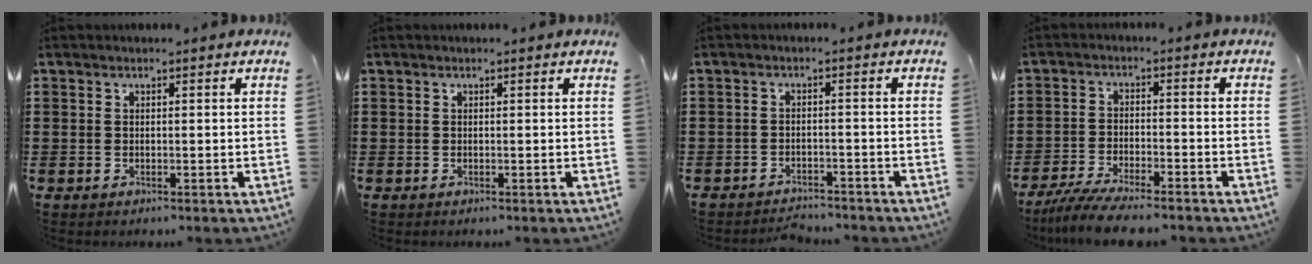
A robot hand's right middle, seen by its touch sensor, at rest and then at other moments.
{"total": 0.0}
{"total": 2.6, "force": [-2.5, 0.3, -0.1], "torque": [-0.006, -0.002, -0.054]}
{"total": 5.7, "force": [-5.2, 0.3, 2.2], "torque": [-0.055, -0.013, -0.101]}